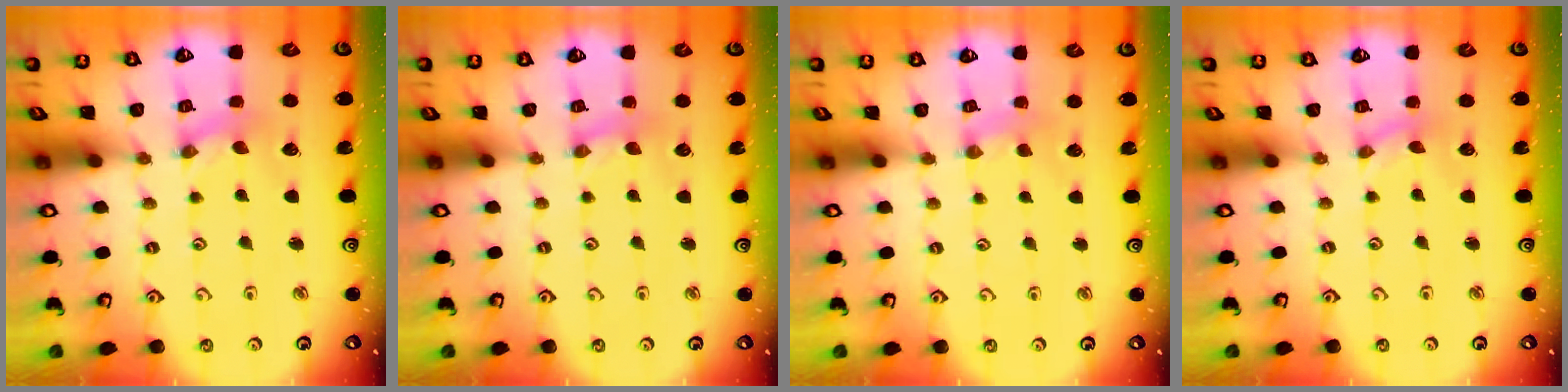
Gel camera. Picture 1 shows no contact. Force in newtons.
{"total": 1.4, "press": 1.4, "slide": 0.3}
{"total": 3.0, "press": 3.0, "slide": 0.4}
{"total": 0.0}